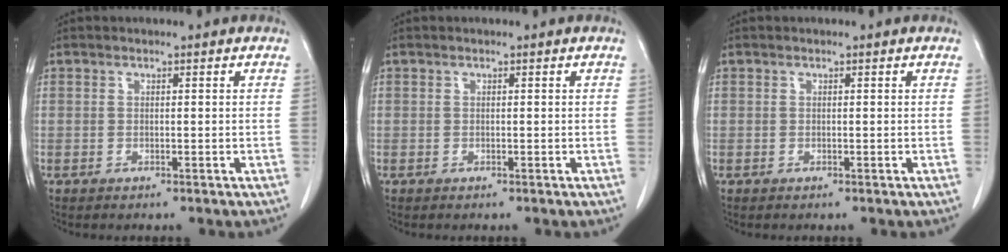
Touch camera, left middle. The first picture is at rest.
{"total": 0.0}
{"total": 0.0}